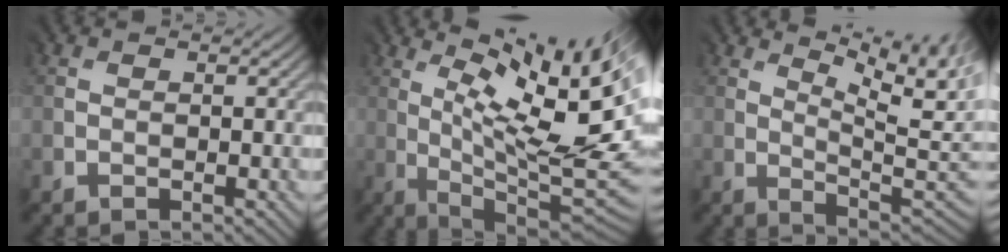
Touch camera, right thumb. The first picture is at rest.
{"total": 13.7, "force": [4.2, 3.3, 12.6], "torque": [-0.185, 0.009, 0.092]}
{"total": 13.3, "force": [5.1, 4.3, 11.5], "torque": [-0.165, 0.036, 0.093]}